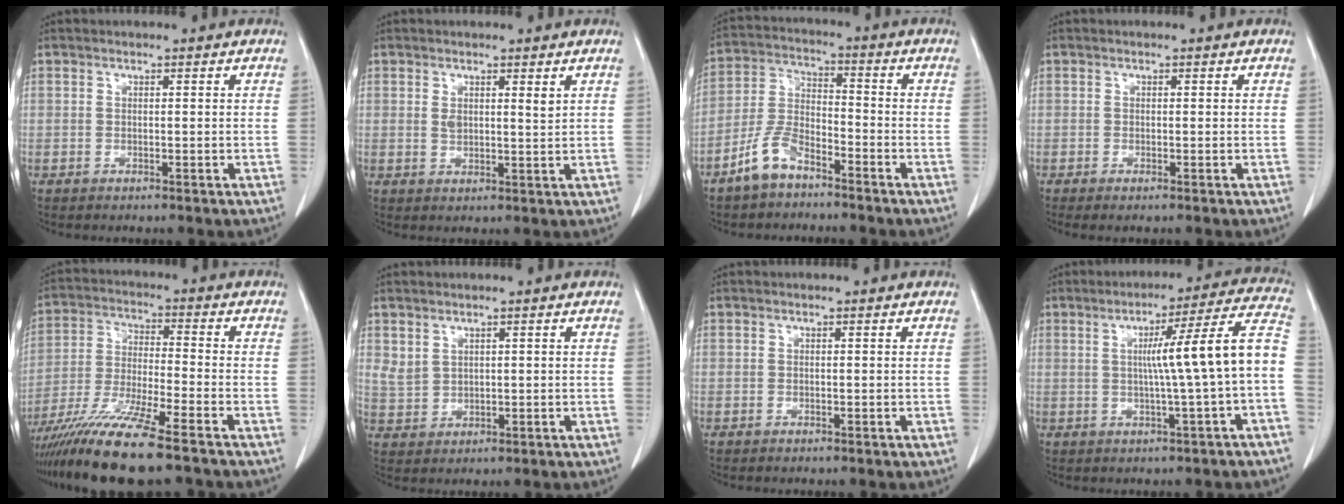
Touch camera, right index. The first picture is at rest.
{"total": 2.7, "force": [1.3, 0.9, 2.2], "torque": [-0.042, -0.004, 0.025]}
{"total": 7.4, "force": [-5.3, 3.1, 4.1], "torque": [-0.100, 0.004, -0.107]}
{"total": 0.9, "force": [-0.6, 0.1, 0.7], "torque": [-0.014, -0.003, -0.010]}
{"total": 14.2, "force": [-10.9, -0.1, 9.2], "torque": [-0.181, -0.036, -0.193]}
{"total": 2.9, "force": [1.8, 2.0, 1.1], "torque": [-0.023, -0.001, 0.047]}
{"total": 0.0}
{"total": 11.8, "force": [-0.7, -1.4, 11.7], "torque": [-0.158, 0.020, -0.012]}